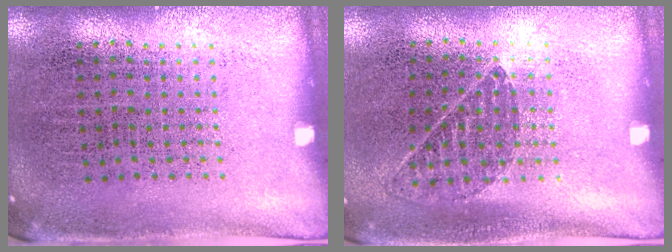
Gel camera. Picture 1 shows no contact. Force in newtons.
{"total": 0.9, "press": 0.7, "slide": 0.5}